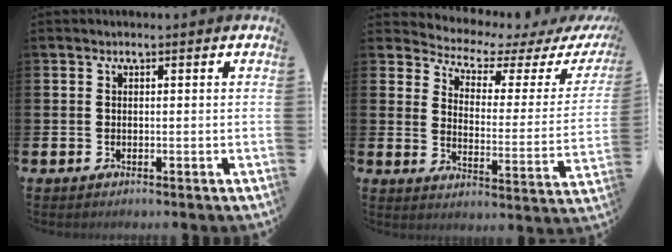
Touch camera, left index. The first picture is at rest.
{"total": 4.2, "force": [3.6, 1.6, 1.5], "torque": [-0.055, -0.030, 0.052]}